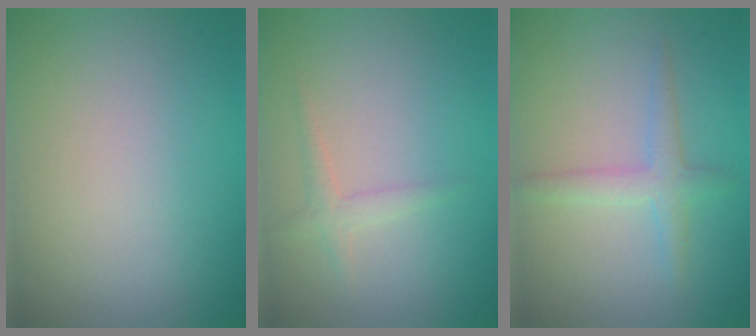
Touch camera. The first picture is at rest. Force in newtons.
{"total": 1.4, "press": 1.4, "slide": 0.0}
{"total": 2.2, "press": 2.2, "slide": 0.0}